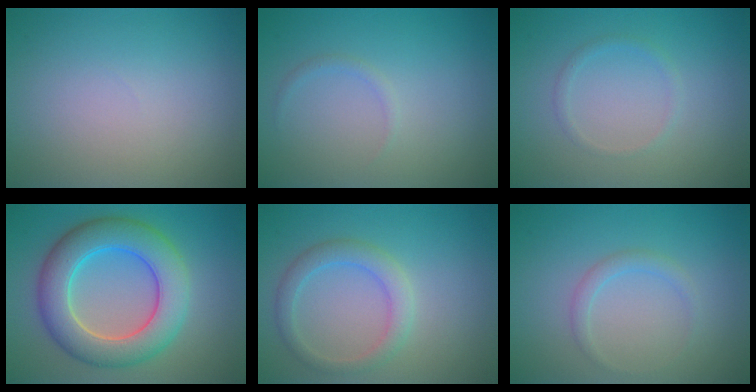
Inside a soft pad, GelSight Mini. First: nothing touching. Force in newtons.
{"total": 0.7, "press": 0.7, "slide": 0.1}
{"total": 0.9, "press": 0.9, "slide": 0.1}
{"total": 8.1, "press": 8.1, "slide": 0.5}
{"total": 2.7, "press": 2.7, "slide": 0.0}
{"total": 1.3, "press": 1.3, "slide": 0.0}